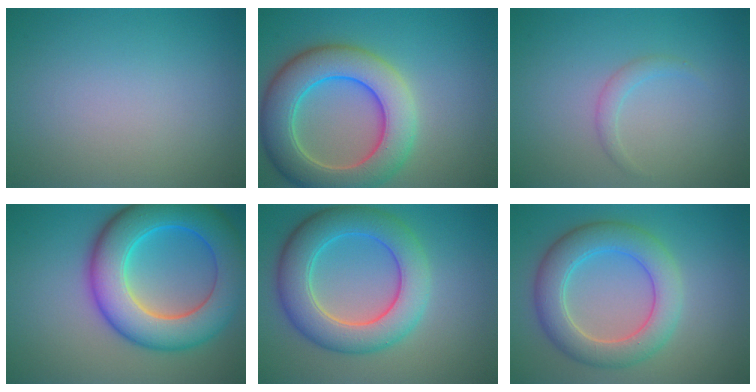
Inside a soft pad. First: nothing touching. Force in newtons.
{"total": 9.0, "press": 9.0, "slide": 0.3}
{"total": 1.1, "press": 1.1, "slide": 0.1}
{"total": 10.5, "press": 10.5, "slide": 0.2}
{"total": 7.8, "press": 7.8, "slide": 0.4}
{"total": 6.1, "press": 6.1, "slide": 0.1}